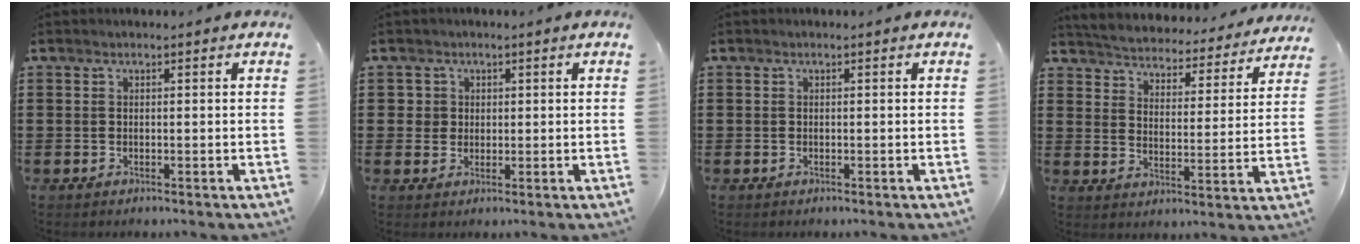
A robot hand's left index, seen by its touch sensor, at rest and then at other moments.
{"total": 2.7, "force": [0.9, 2.6, 0.2], "torque": [-0.018, 0.011, 0.015]}
{"total": 0.0}
{"total": 4.3, "force": [4.3, -0.2, -0.2], "torque": [-0.024, -0.042, 0.068]}